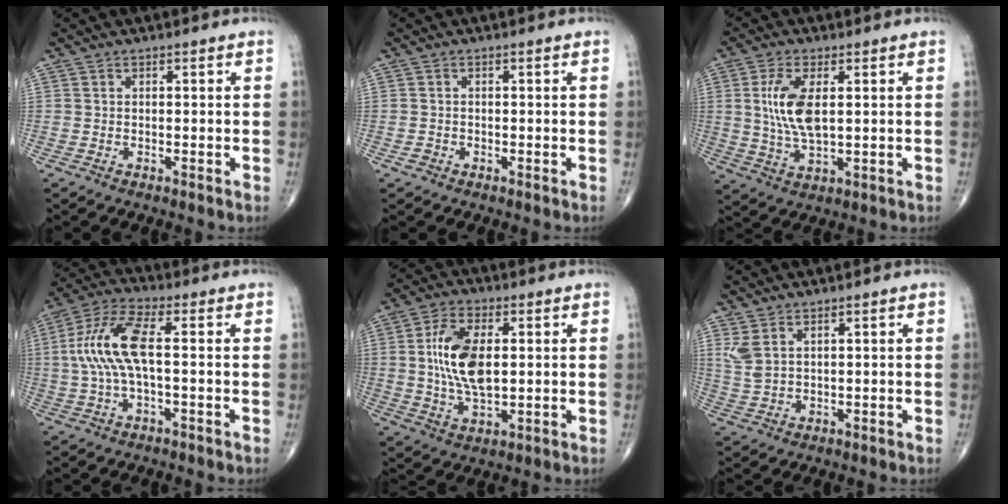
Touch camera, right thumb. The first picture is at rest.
{"total": 0.8, "force": [-0.4, 0.7, 0.2], "torque": [0.002, 0.006, -0.008]}
{"total": 9.3, "force": [1.6, 4.0, 8.2], "torque": [-0.173, -0.009, 0.036]}
{"total": 11.2, "force": [0.5, 3.8, 10.6], "torque": [-0.245, 0.029, 0.007]}
{"total": 11.9, "force": [1.5, 5.9, 10.2], "torque": [-0.198, -0.005, 0.031]}
{"total": 4.1, "force": [2.2, 1.6, 3.0], "torque": [-0.070, -0.005, 0.056]}